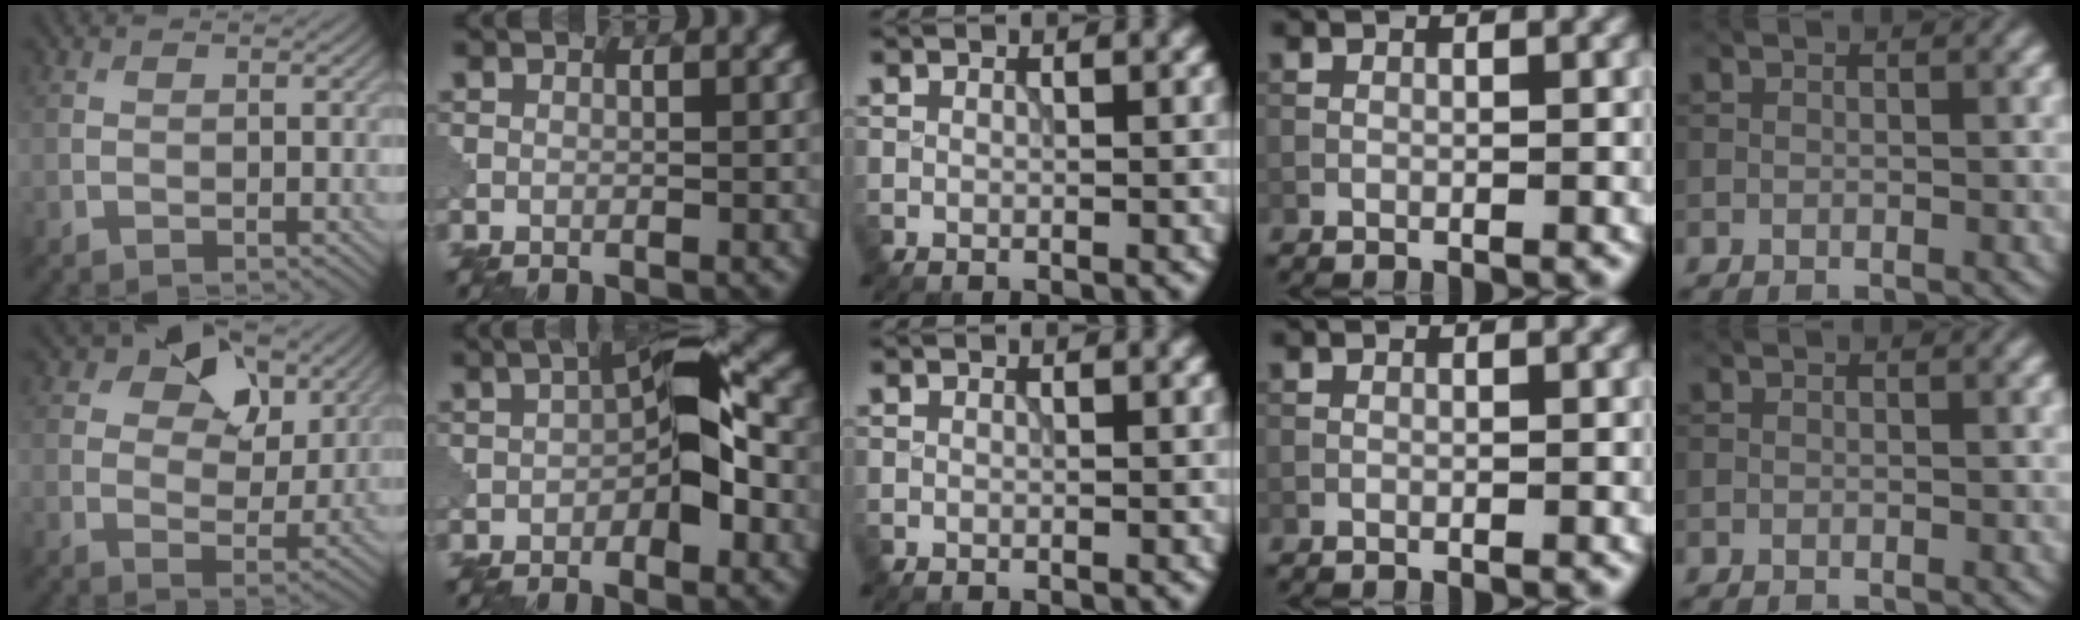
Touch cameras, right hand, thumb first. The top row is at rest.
{"thumb": {"total": 9.8, "force": [5.6, 5.9, 5.5], "torque": [-0.082, -0.002, 0.081]}, "index": {"total": 7.2, "force": [-0.8, 2.9, 6.6], "torque": [-0.096, 0.015, -0.026]}}